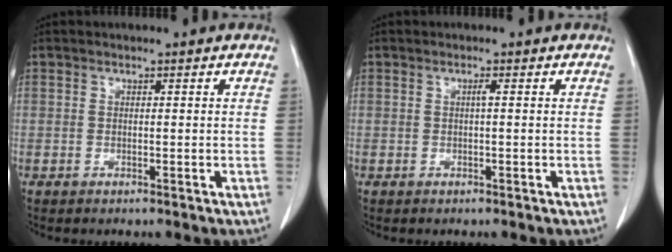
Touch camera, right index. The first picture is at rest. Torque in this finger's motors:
{"motor_torque": [0.18, -0.11, 0.00, 0.02]}